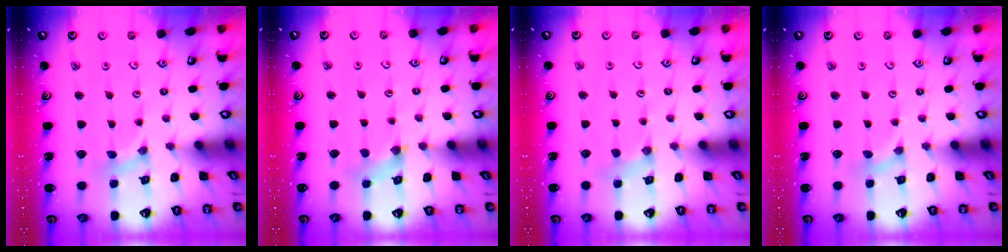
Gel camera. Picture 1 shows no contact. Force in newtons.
{"total": 1.6, "press": 1.6, "slide": 0.2}
{"total": 2.0, "press": 1.9, "slide": 0.4}
{"total": 0.0}